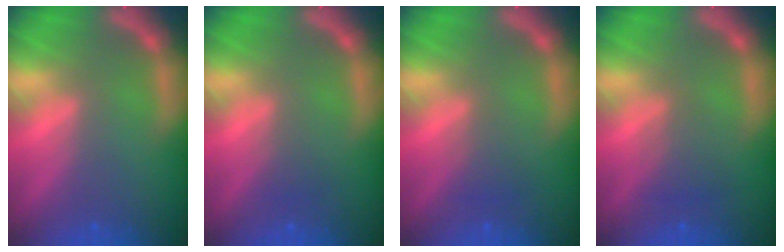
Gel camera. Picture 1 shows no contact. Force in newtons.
{"total": 1.0}
{"total": 1.5}
{"total": 2.0}